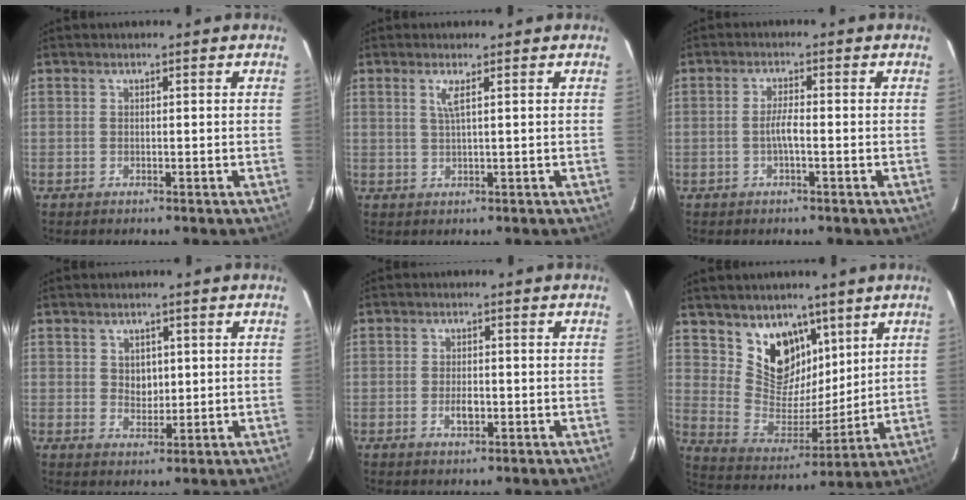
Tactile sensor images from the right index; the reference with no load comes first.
{"total": 2.1, "force": [0.9, -0.3, 1.9], "torque": [-0.038, -0.003, 0.018]}
{"total": 2.6, "force": [-0.8, 0.2, 2.4], "torque": [-0.048, 0.003, -0.017]}
{"total": 4.3, "force": [1.6, 3.1, 2.6], "torque": [-0.037, -0.002, 0.034]}
{"total": 2.9, "force": [-0.9, 1.6, 2.2], "torque": [-0.041, -0.002, -0.016]}
{"total": 13.0, "force": [8.0, 8.9, 5.1], "torque": [-0.097, -0.009, 0.160]}